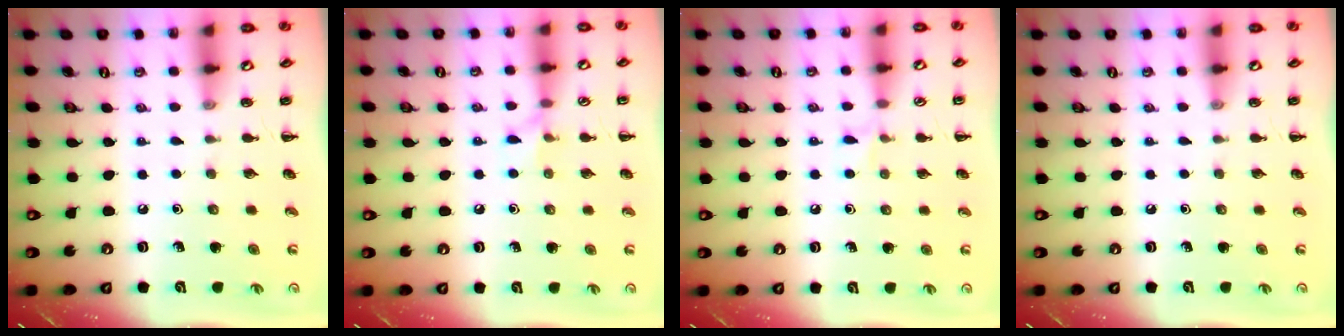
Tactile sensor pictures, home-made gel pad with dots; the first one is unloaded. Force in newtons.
{"total": 5.4, "press": 5.2, "slide": 1.6}
{"total": 4.0, "press": 3.7, "slide": 1.6}
{"total": 0.0}